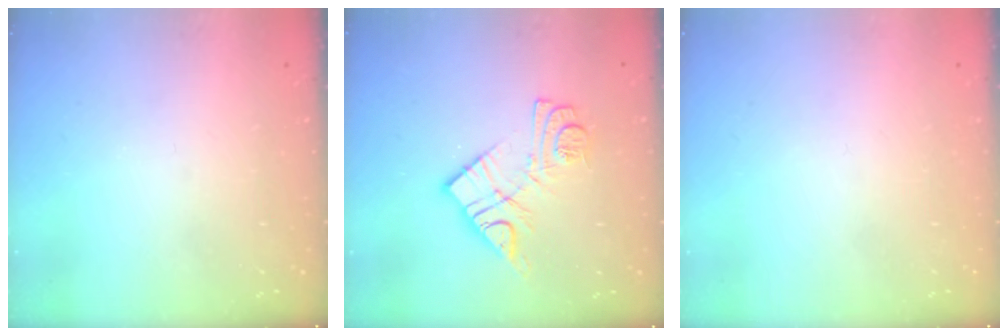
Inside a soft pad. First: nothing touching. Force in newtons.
{"total": 11.2, "press": 11.2, "slide": 0.4}
{"total": 1.7, "press": 1.6, "slide": 0.1}